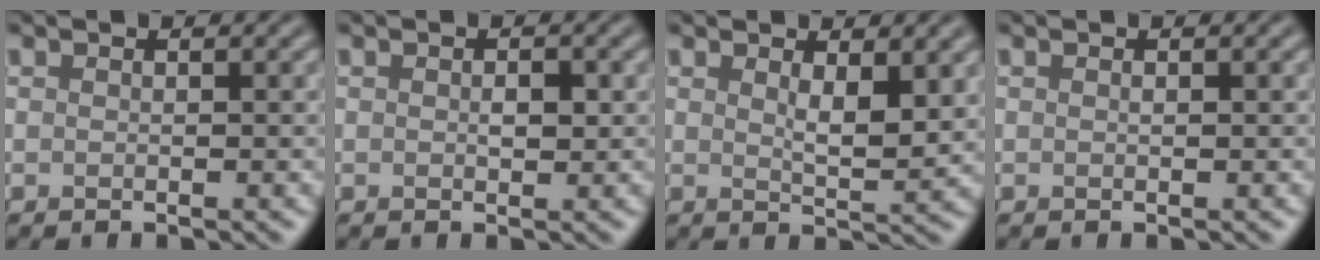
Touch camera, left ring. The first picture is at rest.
{"total": 1.2, "force": [0.1, 0.6, 1.0], "torque": [-0.012, -0.001, 0.001]}
{"total": 2.8, "force": [1.3, 0.8, 2.4], "torque": [-0.040, -0.008, 0.026]}
{"total": 0.0}